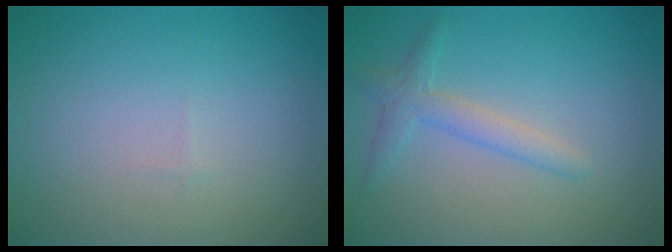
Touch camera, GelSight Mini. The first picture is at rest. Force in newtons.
{"total": 2.2, "press": 2.2, "slide": 0.1}